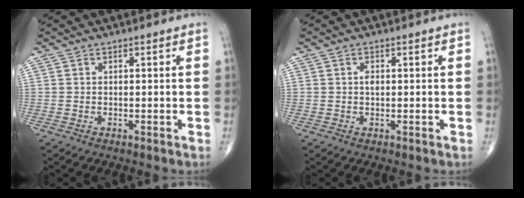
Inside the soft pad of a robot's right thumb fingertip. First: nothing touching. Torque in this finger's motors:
{"motor_torque": [0.59, 0.45, 0.11, -0.26, 0.04]}